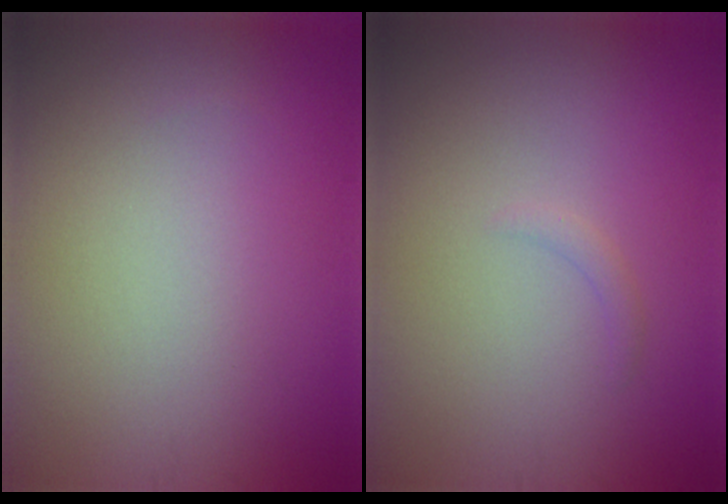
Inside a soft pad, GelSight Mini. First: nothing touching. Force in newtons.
{"total": 0.8, "press": 0.8, "slide": 0.1}